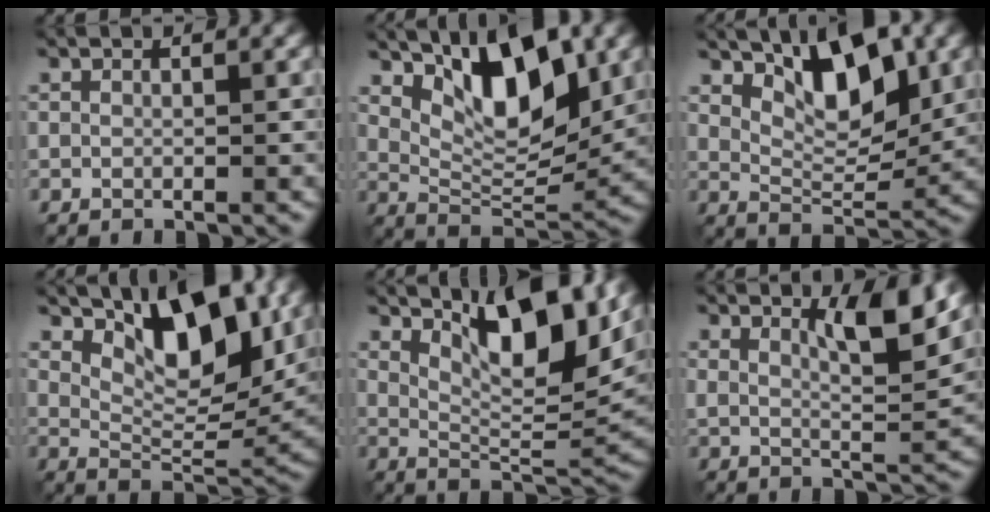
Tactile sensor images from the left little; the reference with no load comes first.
{"total": 7.8, "force": [3.7, 3.2, 6.1], "torque": [-0.098, -0.008, 0.065]}
{"total": 6.6, "force": [3.4, 2.8, 5.0], "torque": [-0.079, -0.004, 0.053]}
{"total": 8.8, "force": [4.4, 3.5, 6.7], "torque": [-0.102, -0.004, 0.076]}
{"total": 9.0, "force": [4.4, 2.7, 7.4], "torque": [-0.115, -0.001, 0.075]}
{"total": 4.6, "force": [2.8, 0.9, 3.6], "torque": [-0.061, -0.008, 0.047]}